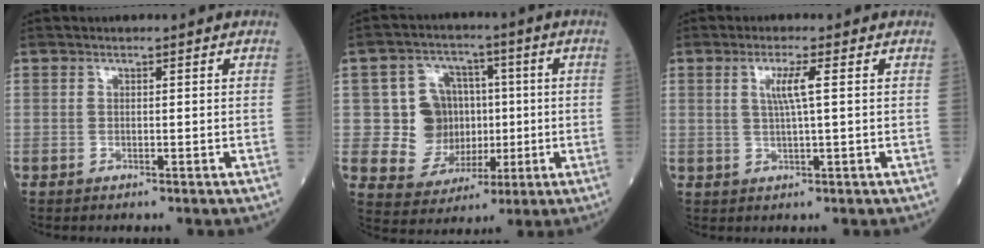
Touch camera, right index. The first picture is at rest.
{"total": 10.3, "force": [0.4, 9.4, 4.2], "torque": [-0.074, 0.034, 0.025]}
{"total": 3.5, "force": [0.9, -0.4, 3.4], "torque": [-0.069, 0.001, 0.017]}